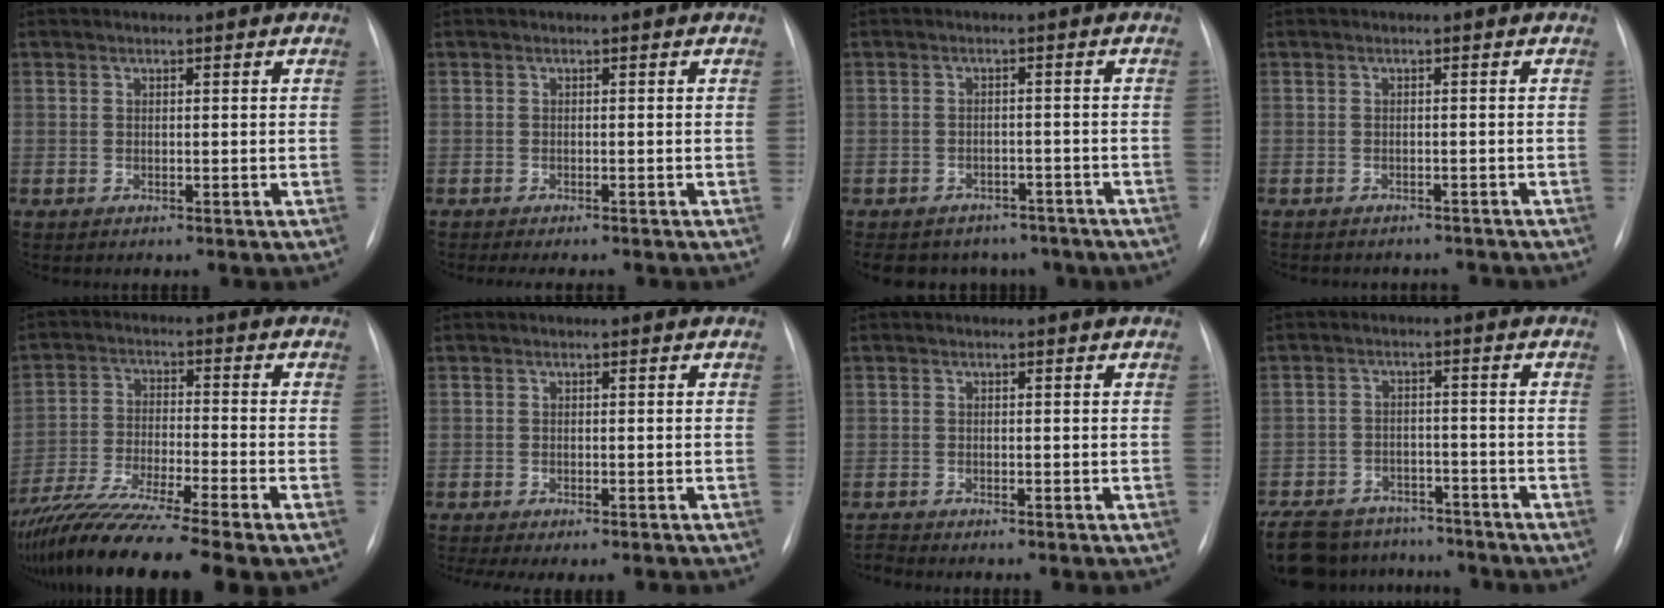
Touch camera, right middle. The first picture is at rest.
{"total": 3.9, "force": [-3.4, 0.7, 1.7], "torque": [-0.015, -0.007, -0.043]}
{"total": 11.3, "force": [-8.8, 6.5, 2.8], "torque": [-0.047, 0.008, -0.093]}
{"total": 4.6, "force": [-4.2, 1.8, 0.4], "torque": [-0.004, 0.004, -0.044]}
{"total": 15.4, "force": [-12.1, -0.2, 9.5], "torque": [-0.192, -0.046, -0.208]}
{"total": 6.5, "force": [-5.2, 1.7, 3.4], "torque": [-0.044, 0.000, -0.069]}
{"total": 0.8, "force": [-0.7, -0.3, -0.2], "torque": [0.002, -0.007, -0.014]}
{"total": 16.8, "force": [-13.9, 7.4, 5.9], "torque": [-0.150, -0.010, -0.200]}